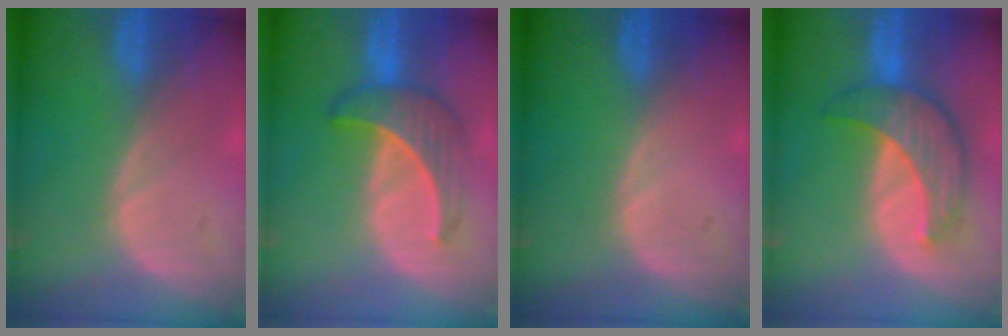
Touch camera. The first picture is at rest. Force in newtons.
{"total": 6.2, "press": 5.9, "slide": 1.7}
{"total": 0.0}
{"total": 7.8, "press": 7.5, "slide": 2.2}